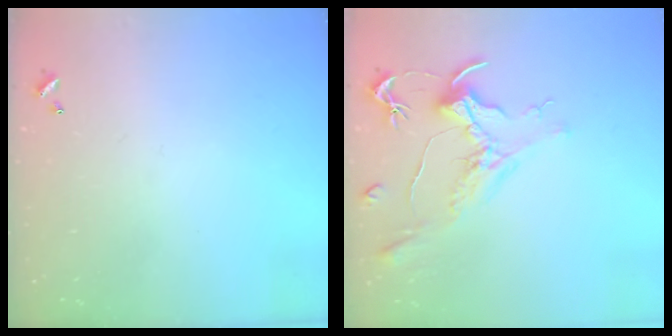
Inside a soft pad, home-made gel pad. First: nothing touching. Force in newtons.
{"total": 1.6, "press": 1.3, "slide": 0.9}